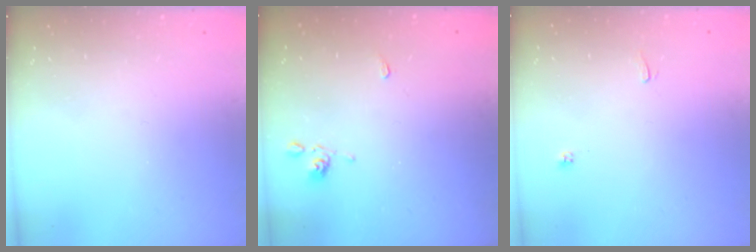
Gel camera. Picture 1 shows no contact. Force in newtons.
{"total": 2.2, "press": 2.1, "slide": 0.6}
{"total": 1.5, "press": 1.4, "slide": 0.3}